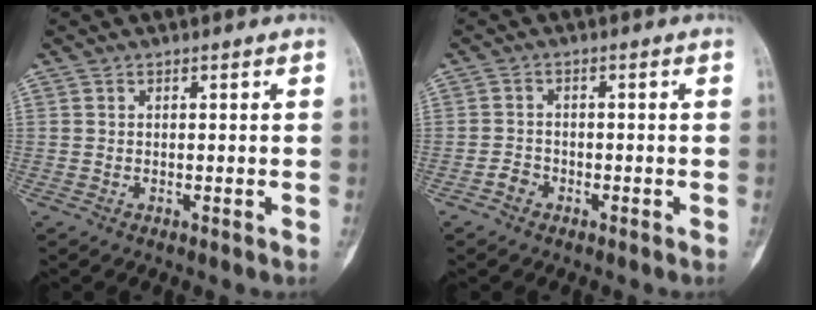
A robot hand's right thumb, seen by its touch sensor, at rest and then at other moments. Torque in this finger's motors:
{"motor_torque": [1.03, 0.51, 0.09, -0.22, -0.01]}